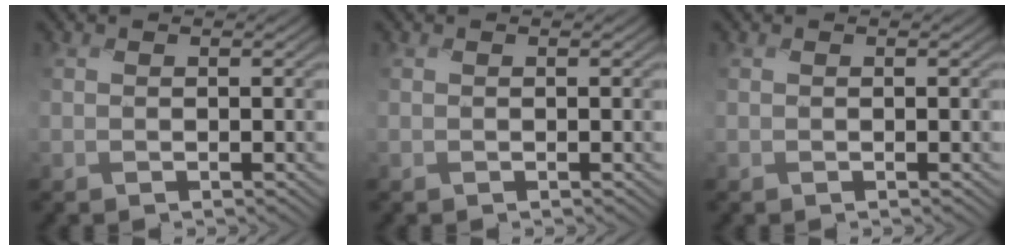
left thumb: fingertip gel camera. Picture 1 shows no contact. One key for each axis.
{"total": 0.0}
{"total": 0.0}